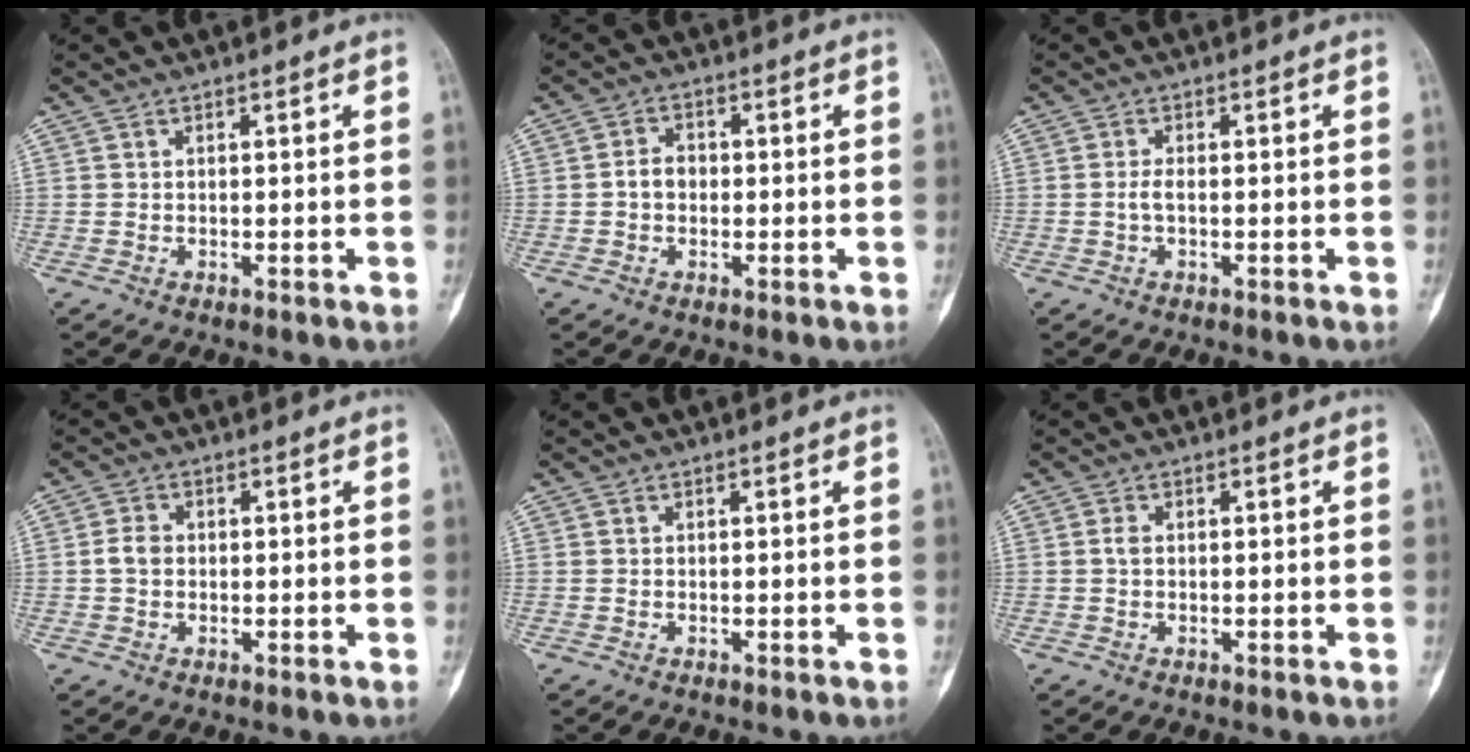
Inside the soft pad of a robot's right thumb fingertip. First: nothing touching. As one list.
[{"total": 3.3, "force": [-0.4, 2.5, 2.0], "torque": [-0.026, 0.013, -0.013]}, {"total": 1.4, "force": [-0.3, 0.4, 1.3], "torque": [-0.028, 0.000, -0.007]}, {"total": 2.7, "force": [-0.1, 2.1, 1.7], "torque": [-0.029, 0.006, -0.007]}, {"total": 0.0}, {"total": 1.1, "force": [0.0, 0.7, 0.8], "torque": [-0.015, 0.001, -0.002]}]